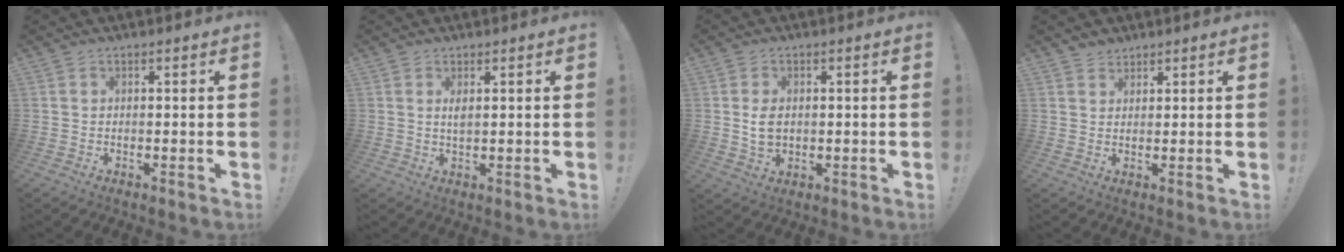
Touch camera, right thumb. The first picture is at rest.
{"total": 2.1, "force": [0.7, 0.7, 1.9], "torque": [-0.028, -0.004, 0.009]}
{"total": 5.1, "force": [0.4, 3.3, 3.8], "torque": [-0.062, -0.006, 0.002]}
{"total": 2.6, "force": [2.3, 1.3, 0.1], "torque": [0.007, -0.015, 0.040]}